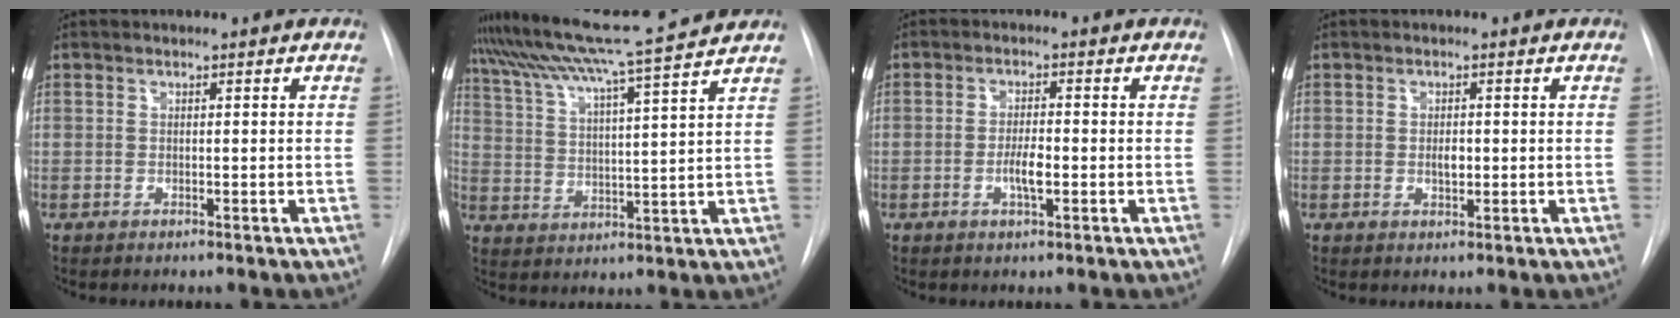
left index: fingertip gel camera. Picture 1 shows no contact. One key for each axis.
{"total": 16.3, "fx": 14.4, "fy": -1.6, "fz": 7.6, "tx": -0.139, "ty": -0.001, "tz": 0.217}
{"total": 3.5, "fx": -1.0, "fy": 0.8, "fz": 3.3, "tx": -0.061, "ty": 0.000, "tz": -0.016}
{"total": 2.3, "fx": -0.1, "fy": 1.4, "fz": 1.8, "tx": -0.029, "ty": 0.000, "tz": 0.001}